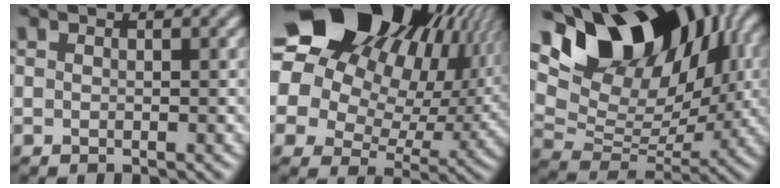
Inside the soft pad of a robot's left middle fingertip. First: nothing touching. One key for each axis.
{"total": 22.1, "fx": 10.2, "fy": 15.6, "fz": 12.0, "tx": -0.228, "ty": 0.068, "tz": 0.149}
{"total": 15.1, "fx": 6.9, "fy": 8.7, "fz": 10.2, "tx": -0.170, "ty": 0.030, "tz": 0.117}